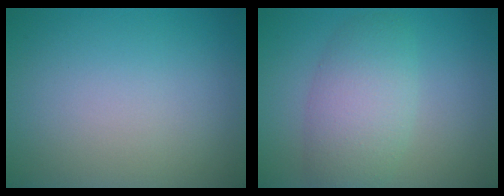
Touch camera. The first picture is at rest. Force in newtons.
{"total": 5.0, "press": 5.0, "slide": 0.2}